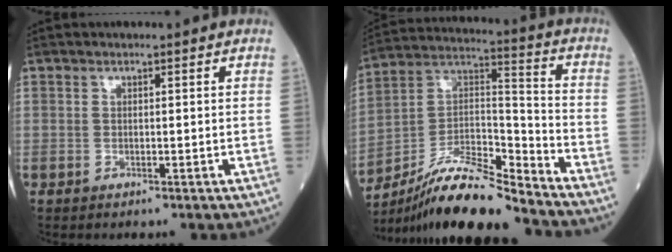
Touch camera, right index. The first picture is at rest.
{"total": 16.2, "force": [-14.3, 1.3, 7.5], "torque": [-0.136, 0.029, -0.258]}